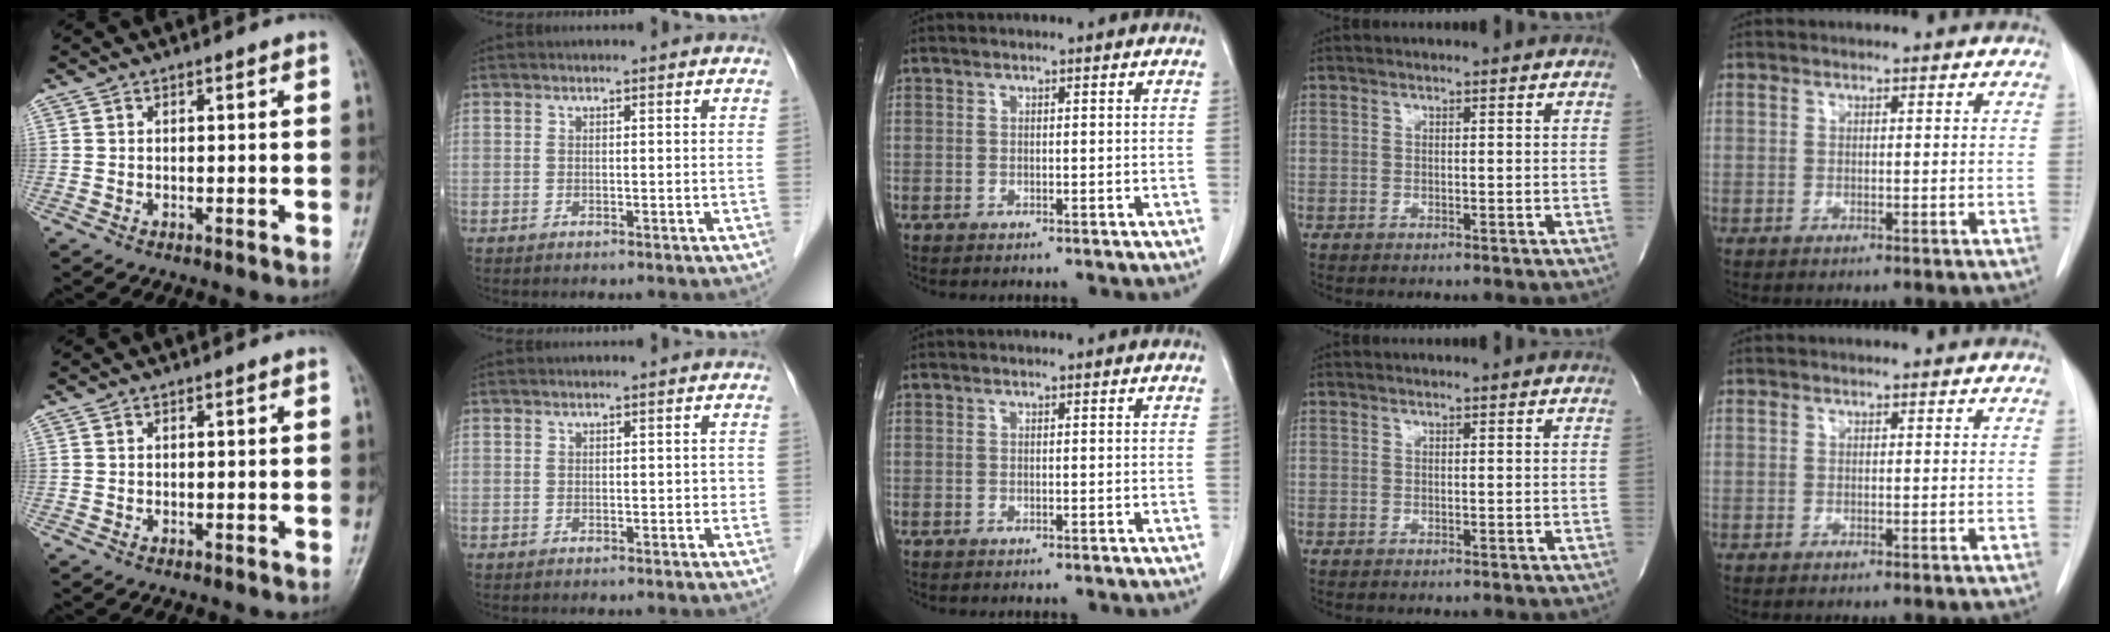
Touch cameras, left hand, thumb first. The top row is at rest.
{"index": {"total": 0.9, "force": [-0.1, 0.7, 0.6], "torque": [-0.002, 0.004, -0.003]}}